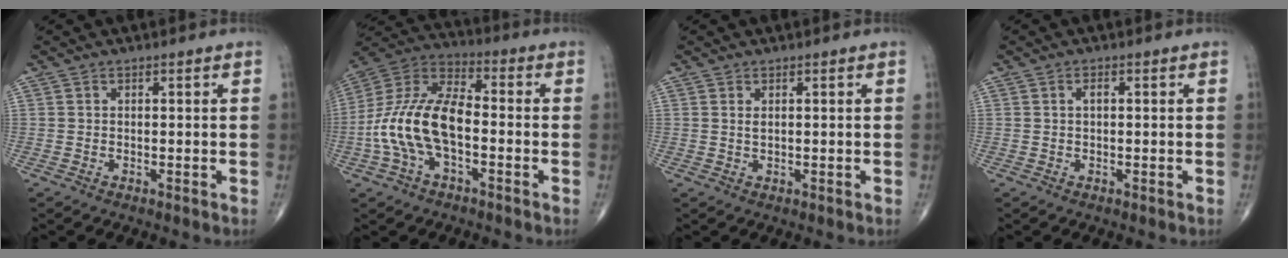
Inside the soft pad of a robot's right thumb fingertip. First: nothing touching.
{"total": 16.0, "force": [-3.1, 8.3, 13.3], "torque": [-0.271, 0.041, -0.063]}
{"total": 0.8, "force": [0.4, 0.2, 0.7], "torque": [-0.015, -0.001, 0.008]}
{"total": 1.1, "force": [0.2, 0.5, 1.0], "torque": [-0.015, 0.003, 0.001]}